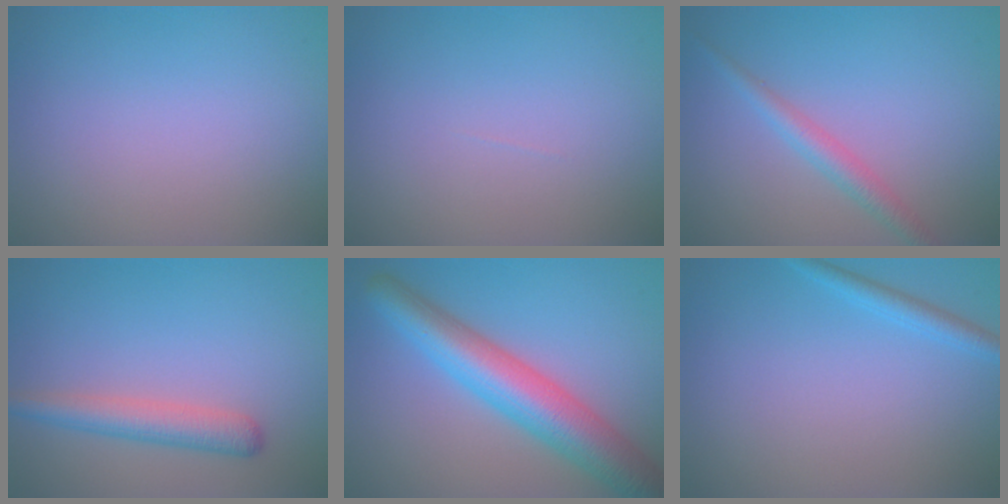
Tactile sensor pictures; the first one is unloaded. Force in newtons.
{"total": 0.0}
{"total": 2.3, "press": 2.3, "slide": 0.1}
{"total": 3.3, "press": 3.3, "slide": 0.1}
{"total": 7.9, "press": 7.9, "slide": 0.2}
{"total": 1.6, "press": 1.6, "slide": 0.1}